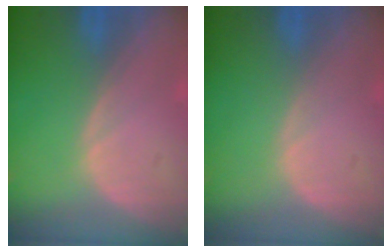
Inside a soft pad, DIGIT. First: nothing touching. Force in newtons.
{"total": 0.0}